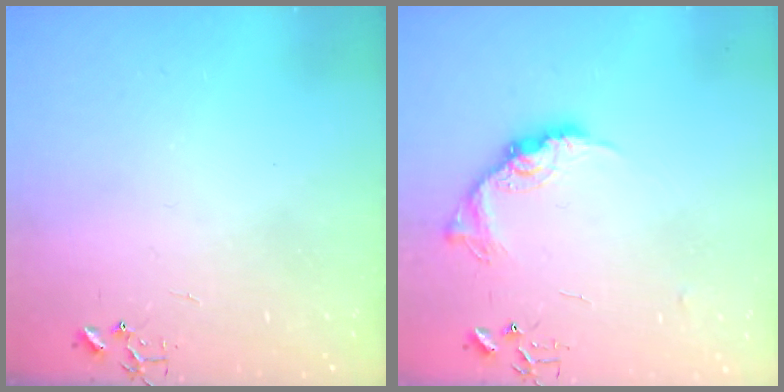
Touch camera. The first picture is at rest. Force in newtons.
{"total": 12.6, "press": 12.6, "slide": 0.5}